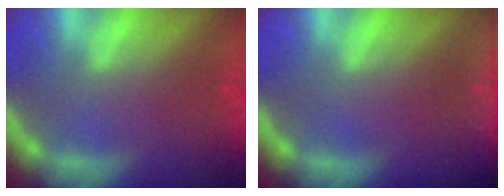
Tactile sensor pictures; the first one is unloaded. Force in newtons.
{"total": 7.0}